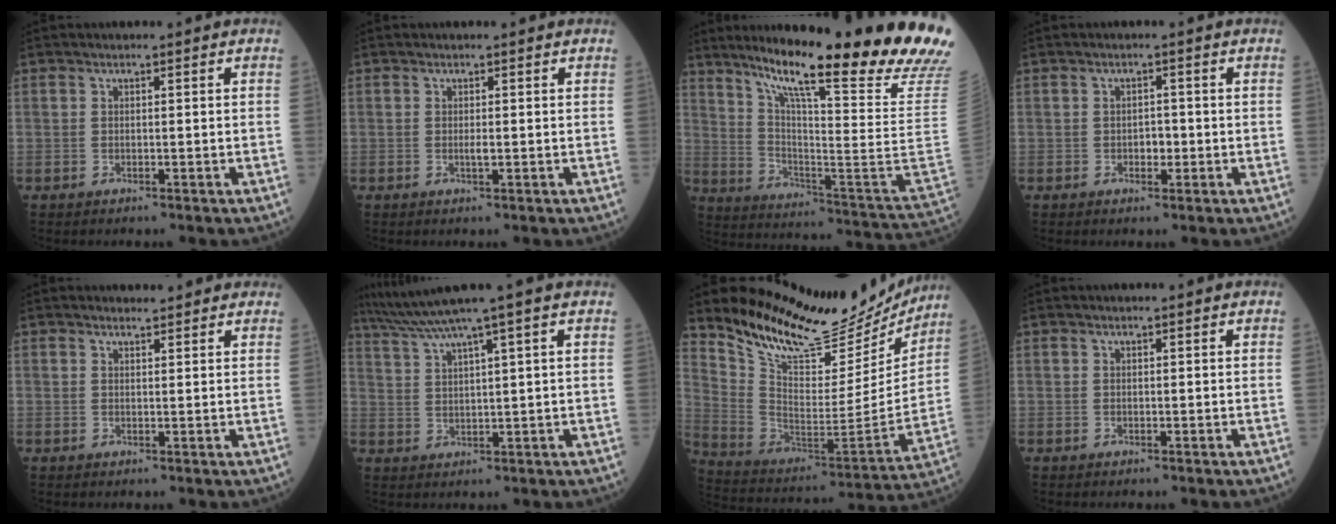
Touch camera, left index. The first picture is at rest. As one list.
[{"total": 0.9, "force": [0.1, 0.1, 0.9], "torque": [-0.017, -0.002, 0.000]}, {"total": 29.3, "force": [23.5, -2.8, 17.3], "torque": [-0.236, -0.116, 0.324]}, {"total": 1.6, "force": [-0.5, 1.0, 1.2], "torque": [-0.013, 0.002, -0.007]}, {"total": 2.1, "force": [1.9, 0.9, 0.2], "torque": [-0.001, 0.008, 0.022]}, {"total": 6.8, "force": [5.2, -2.2, 3.7], "torque": [-0.070, 0.015, 0.098]}, {"total": 21.4, "force": [19.6, 6.1, 6.2], "torque": [-0.105, -0.054, 0.290]}, {"total": 0.0}]